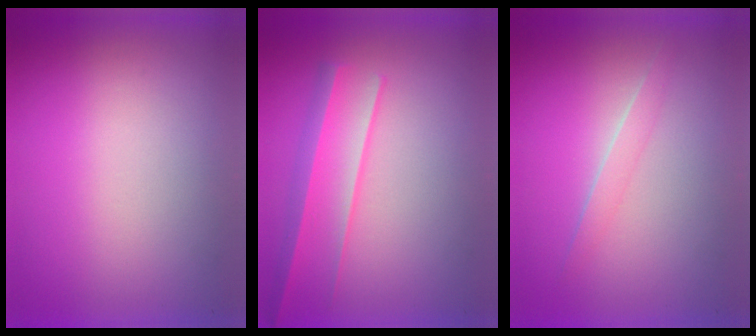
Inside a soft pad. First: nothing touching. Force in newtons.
{"total": 2.2}
{"total": 1.1}